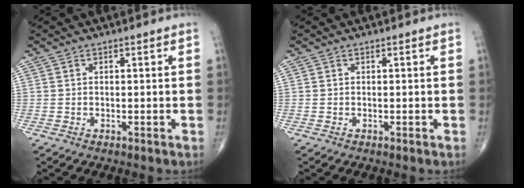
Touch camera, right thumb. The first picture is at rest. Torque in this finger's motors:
{"motor_torque": [-0.31, -0.03, 0.00, 0.00, 0.00]}